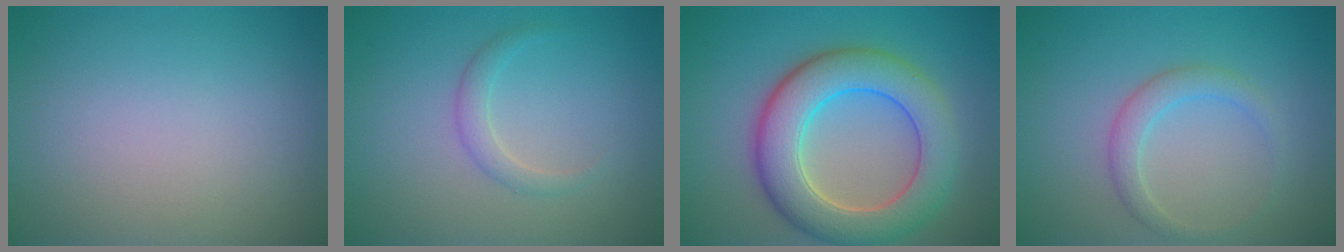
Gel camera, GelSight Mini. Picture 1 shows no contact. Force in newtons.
{"total": 1.5, "press": 1.5, "slide": 0.1}
{"total": 8.1, "press": 8.1, "slide": 0.5}
{"total": 2.1, "press": 2.1, "slide": 0.1}